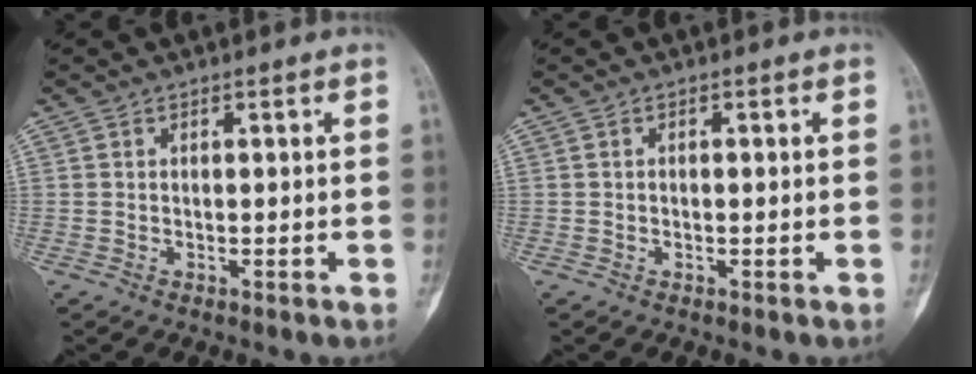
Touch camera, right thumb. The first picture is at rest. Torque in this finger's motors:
{"motor_torque": [0.01, -0.05, 0.02, -0.10, 0.02]}